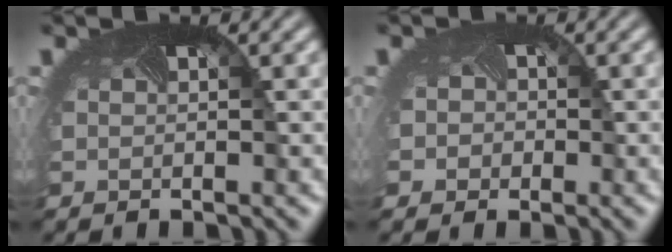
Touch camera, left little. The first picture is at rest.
{"total": 2.4, "force": [-0.3, 2.3, 0.8], "torque": [-0.007, -0.003, -0.015]}